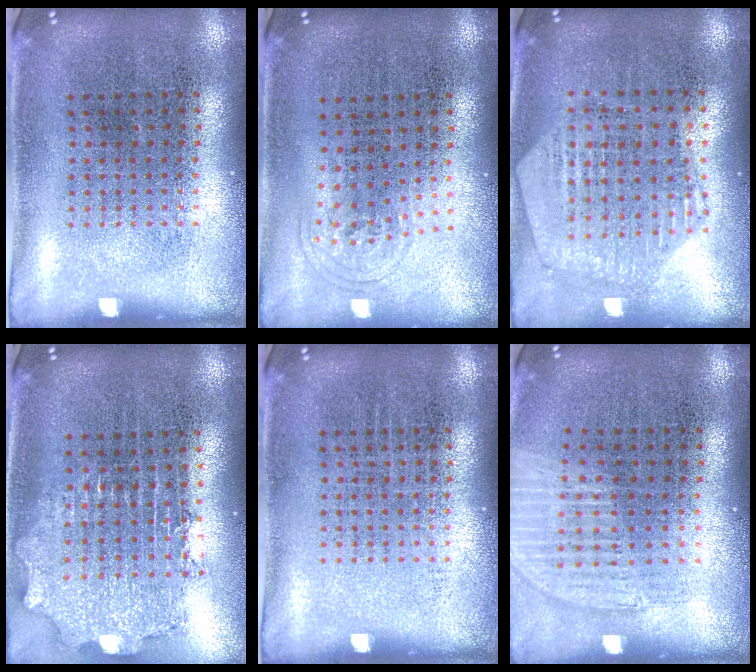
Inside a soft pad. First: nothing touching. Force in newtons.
{"total": 1.0, "press": 0.6, "slide": 0.7}
{"total": 1.2, "press": 1.2, "slide": 0.2}
{"total": 2.1, "press": 1.6, "slide": 1.4}
{"total": 0.0}
{"total": 1.2, "press": 1.1, "slide": 0.4}